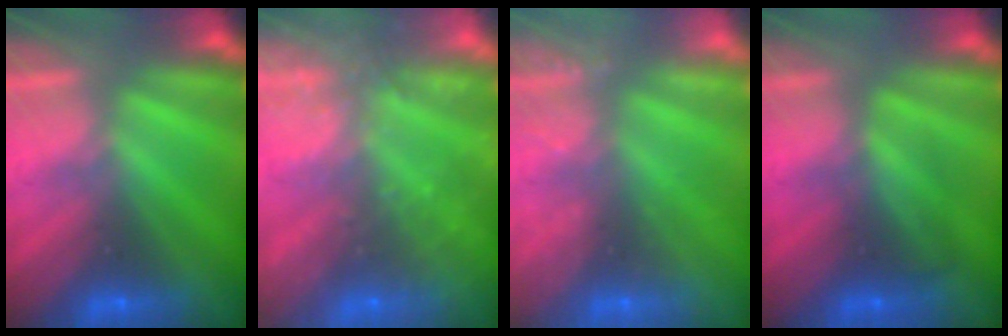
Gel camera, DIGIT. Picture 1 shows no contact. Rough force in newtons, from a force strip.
{"total": 6.9}
{"total": 2.4}
{"total": 2.4}